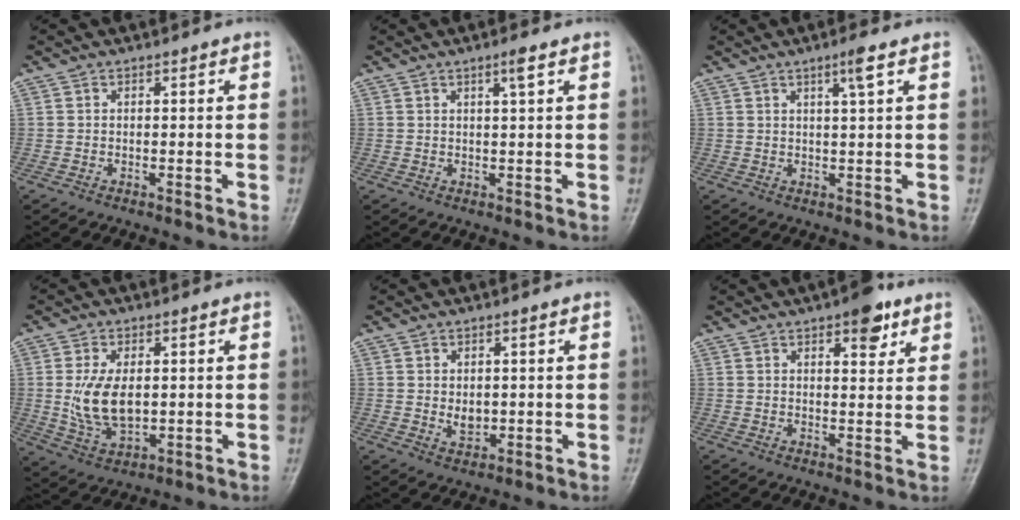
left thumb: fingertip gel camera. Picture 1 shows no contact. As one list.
[{"total": 2.1, "force": [1.2, 0.0, 1.8], "torque": [-0.033, -0.005, 0.022]}, {"total": 3.3, "force": [1.7, -0.1, 2.8], "torque": [-0.052, -0.006, 0.032]}, {"total": 9.5, "force": [0.6, 5.3, 7.8], "torque": [-0.144, -0.012, 0.023]}, {"total": 3.0, "force": [0.3, 2.1, 2.2], "torque": [-0.028, -0.008, 0.012]}, {"total": 6.3, "force": [3.7, 2.6, 4.4], "torque": [-0.040, -0.016, 0.045]}]